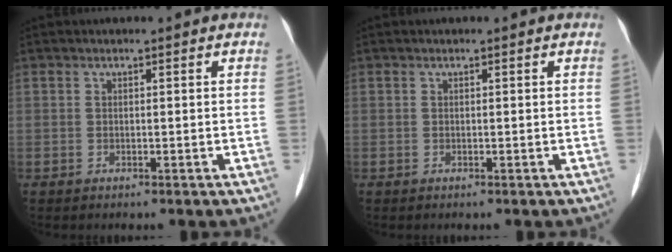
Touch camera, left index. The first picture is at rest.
{"total": 0.0}